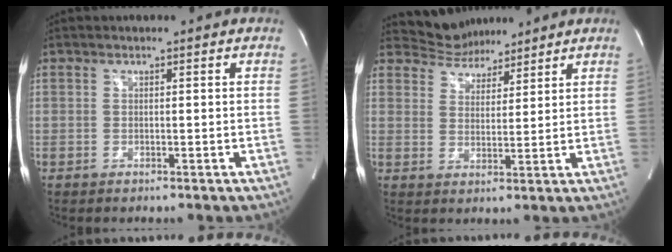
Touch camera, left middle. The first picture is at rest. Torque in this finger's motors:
{"motor_torque": [0.22, -0.07, -0.16, -0.03]}